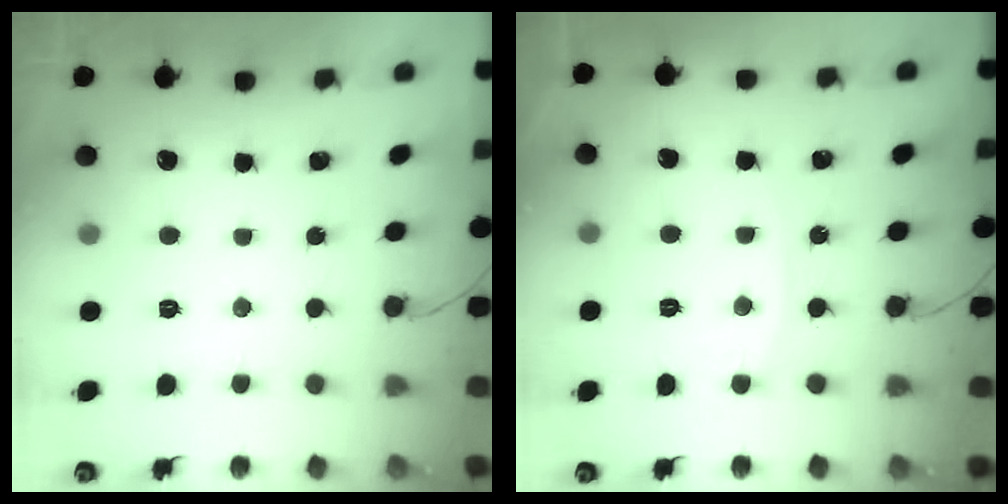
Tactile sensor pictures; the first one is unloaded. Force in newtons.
{"total": 4.1, "press": 4.1, "slide": 0.4}